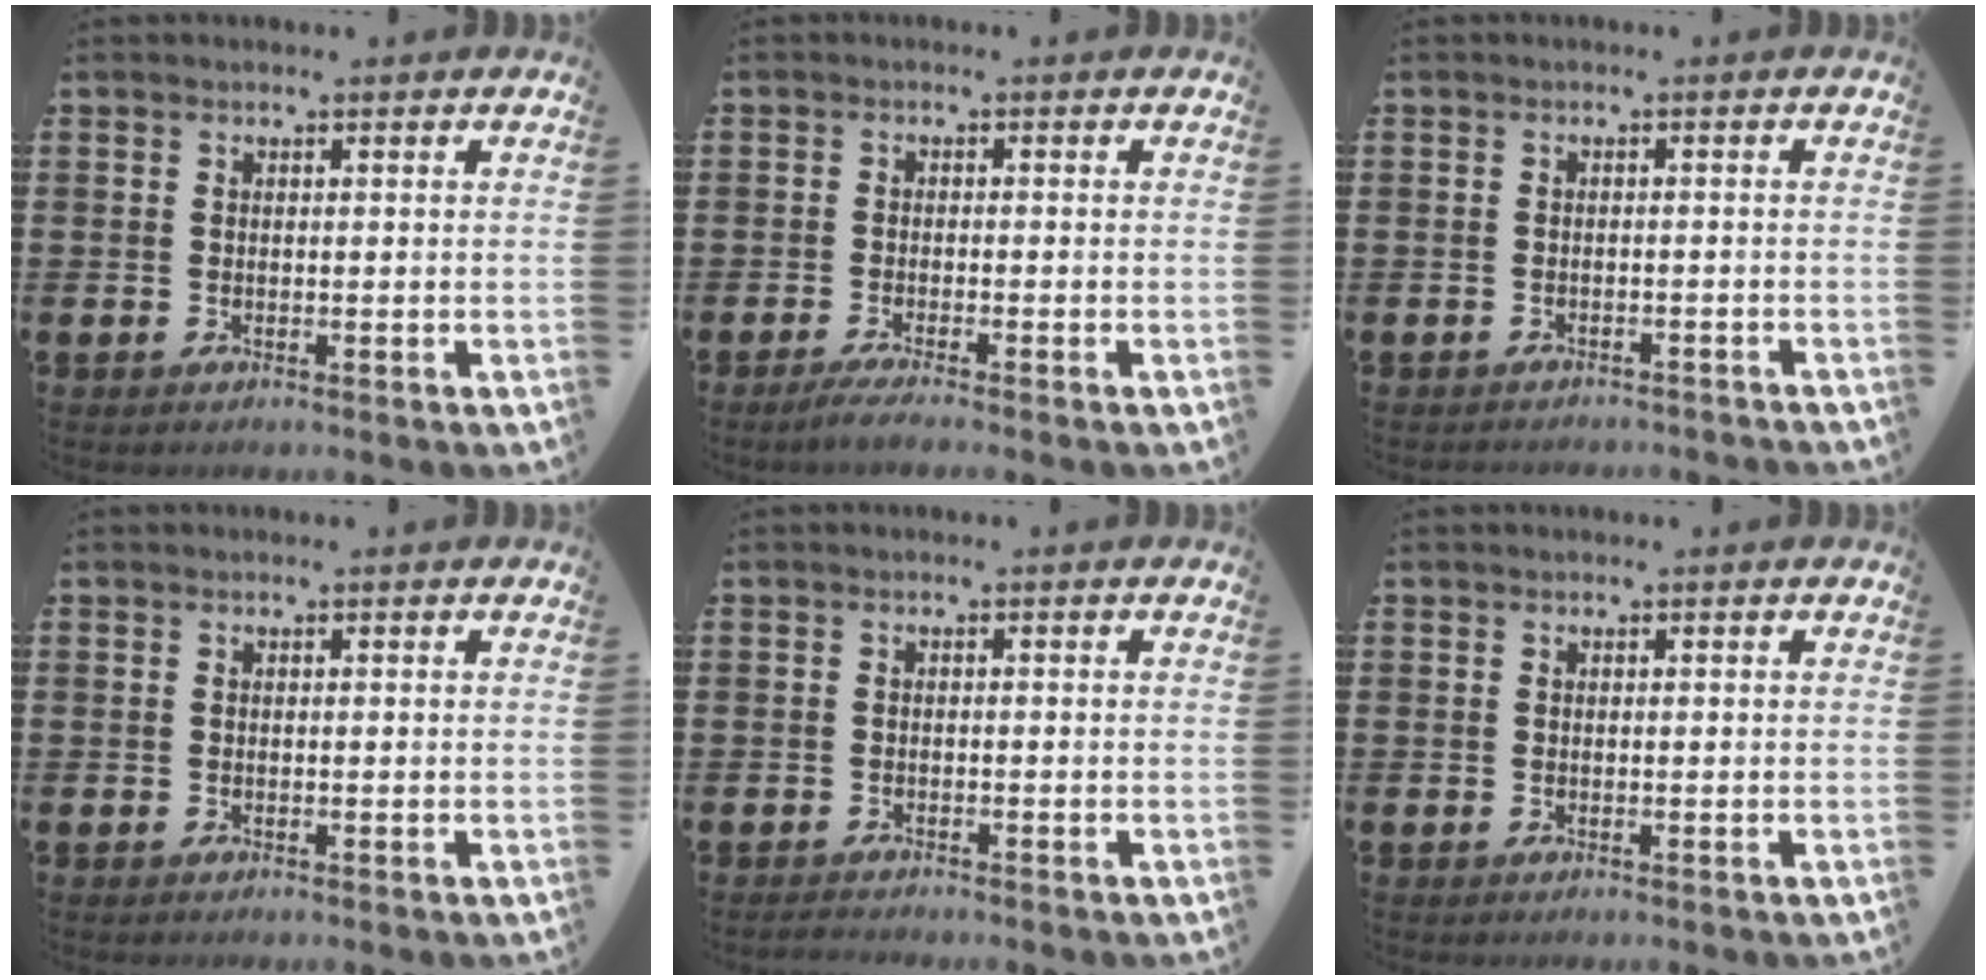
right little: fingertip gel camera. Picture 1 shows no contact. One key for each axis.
{"total": 1.6, "fx": -1.2, "fy": 0.0, "fz": 1.1, "tx": -0.017, "ty": 0.000, "tz": -0.022}
{"total": 1.0, "fx": -1.0, "fy": -0.1, "fz": -0.1, "tx": -0.001, "ty": 0.002, "tz": -0.021}
{"total": 0.0}
{"total": 0.8, "fx": -0.8, "fy": 0.0, "fz": 0.1, "tx": -0.004, "ty": -0.002, "tz": -0.016}
{"total": 0.0}